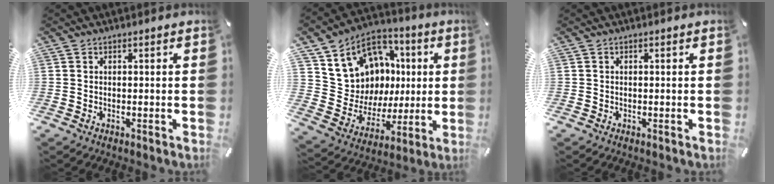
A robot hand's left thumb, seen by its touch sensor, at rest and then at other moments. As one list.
[{"total": 12.3, "force": [3.8, 11.5, 2.4], "torque": [-0.045, -0.039, 0.087]}, {"total": 0.0}]